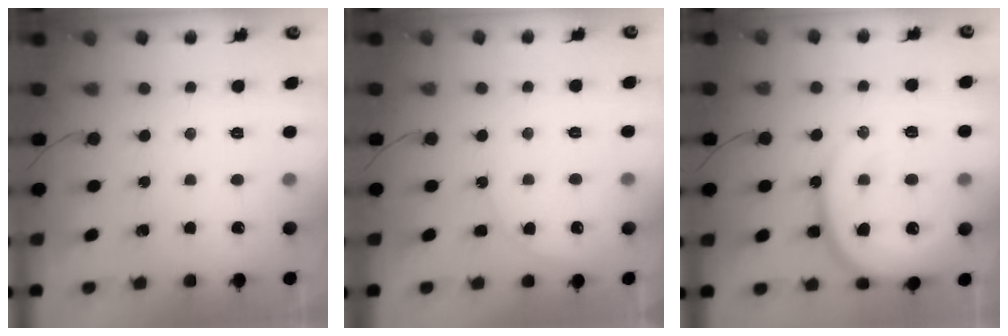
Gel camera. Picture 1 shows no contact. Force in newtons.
{"total": 6.7, "press": 6.7, "slide": 0.4}
{"total": 18.6, "press": 18.5, "slide": 1.9}